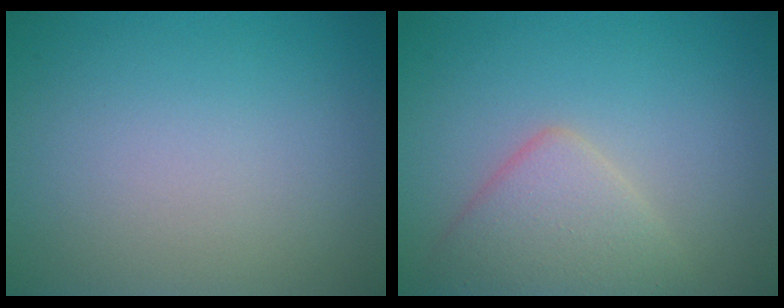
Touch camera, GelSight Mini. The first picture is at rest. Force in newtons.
{"total": 3.8, "press": 3.8, "slide": 0.1}